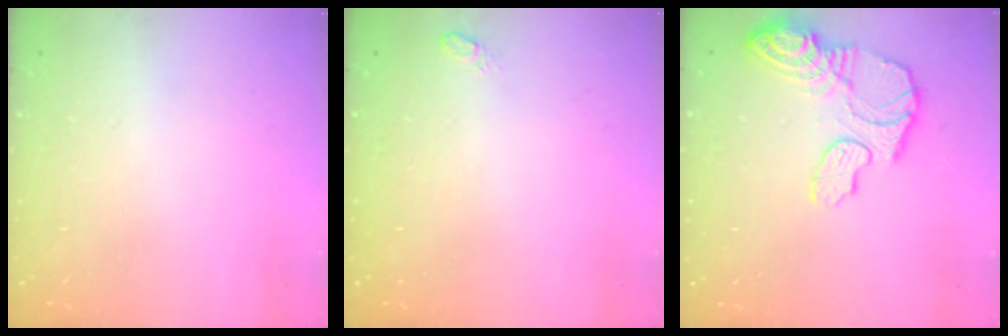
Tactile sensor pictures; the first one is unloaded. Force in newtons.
{"total": 4.0, "press": 3.7, "slide": 1.5}
{"total": 14.6, "press": 14.5, "slide": 1.5}